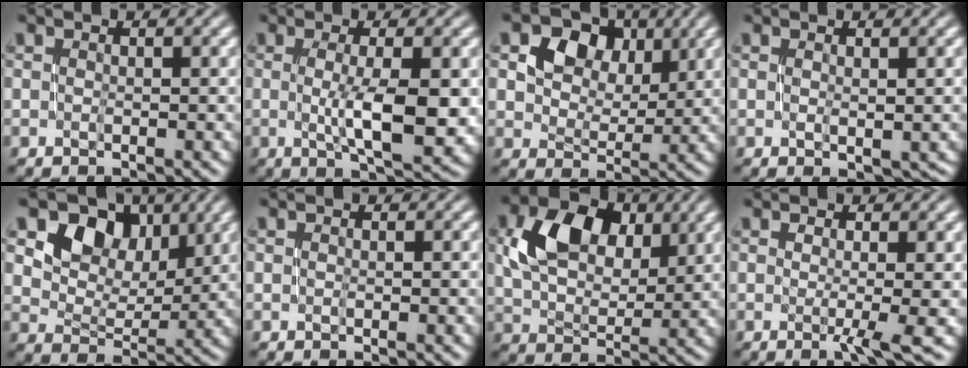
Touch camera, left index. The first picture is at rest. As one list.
[{"total": 5.9, "force": [-0.2, 1.5, 5.7], "torque": [-0.095, -0.003, 0.003]}, {"total": 6.3, "force": [3.1, 4.6, 3.1], "torque": [-0.059, 0.008, 0.044]}, {"total": 1.4, "force": [0.1, 0.7, 1.2], "torque": [-0.014, 0.000, 0.008]}, {"total": 7.0, "force": [4.3, 4.7, 2.9], "torque": [-0.053, -0.008, 0.078]}, {"total": 0.0}, {"total": 7.9, "force": [3.3, 5.1, 5.0], "torque": [-0.093, 0.007, 0.058]}, {"total": 2.5, "force": [-0.3, 0.6, 2.4], "torque": [-0.038, -0.003, -0.006]}]